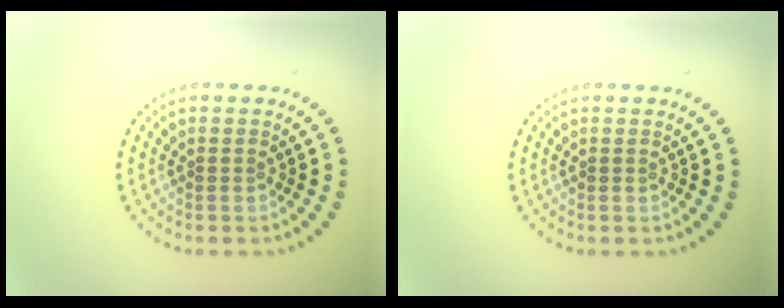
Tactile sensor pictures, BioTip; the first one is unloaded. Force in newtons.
{"total": 0.0}